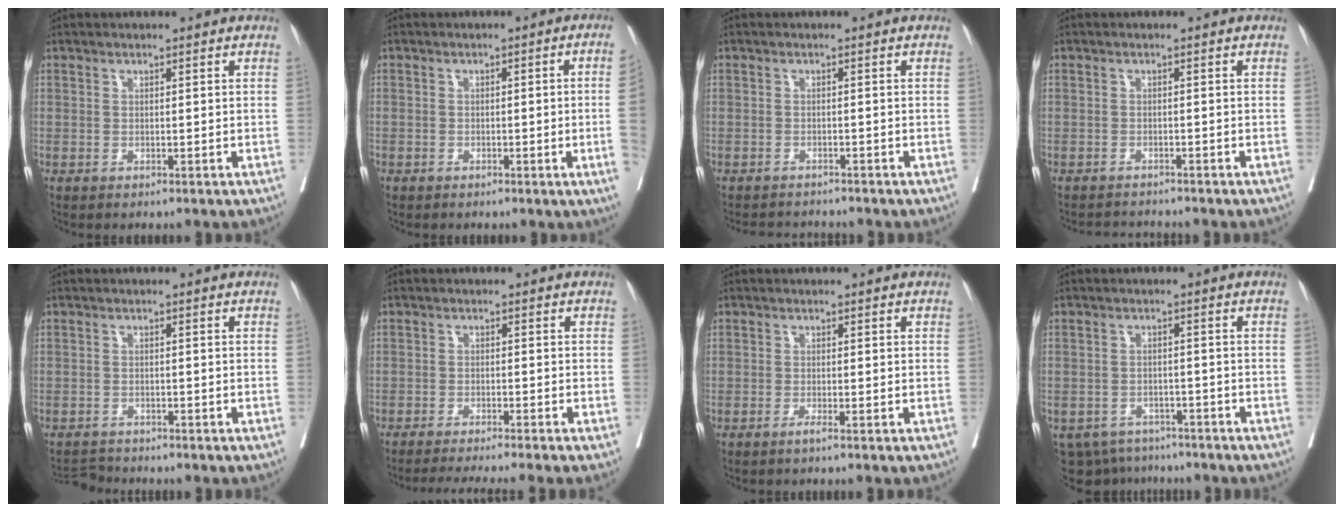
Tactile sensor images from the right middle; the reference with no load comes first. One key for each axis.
{"total": 4.4, "fx": -1.0, "fy": -0.6, "fz": 4.3, "tx": -0.049, "ty": 0.003, "tz": -0.014}
{"total": 4.1, "fx": -4.1, "fy": 0.3, "fz": 0.4, "tx": 0.000, "ty": -0.009, "tz": -0.063}
{"total": 3.1, "fx": -3.1, "fy": -0.3, "fz": -0.1, "tx": 0.006, "ty": -0.013, "tz": -0.050}
{"total": 2.3, "fx": -2.2, "fy": -0.2, "fz": -0.3, "tx": 0.002, "ty": -0.018, "tz": -0.036}
{"total": 9.5, "fx": -8.3, "fy": -1.7, "fz": 4.3, "tx": -0.031, "ty": -0.022, "tz": -0.123}
{"total": 0.8, "fx": -0.5, "fy": -0.2, "fz": 0.5, "tx": -0.007, "ty": 0.000, "tz": -0.011}
{"total": 7.5, "fx": -6.4, "fy": 3.8, "fz": 1.0, "tx": -0.014, "ty": 0.002, "tz": -0.087}